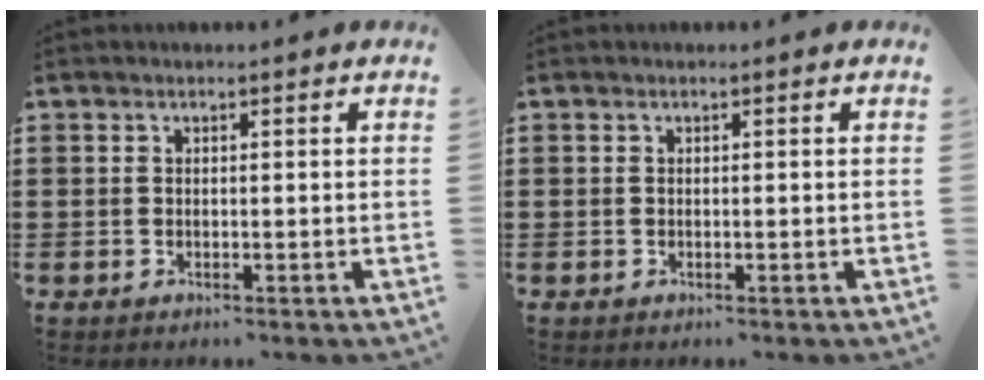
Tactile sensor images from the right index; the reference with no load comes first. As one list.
[{"total": 0.0}]